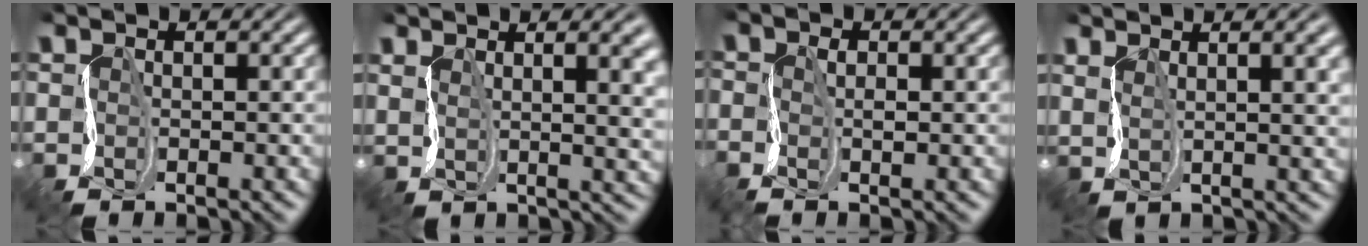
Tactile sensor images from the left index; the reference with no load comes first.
{"total": 9.6, "force": [4.1, 4.6, 7.3], "torque": [-0.114, 0.041, 0.057]}
{"total": 0.9, "force": [-0.8, 0.1, 0.5], "torque": [-0.016, -0.001, -0.016]}
{"total": 8.9, "force": [4.4, 4.0, 6.7], "torque": [-0.115, 0.041, 0.059]}